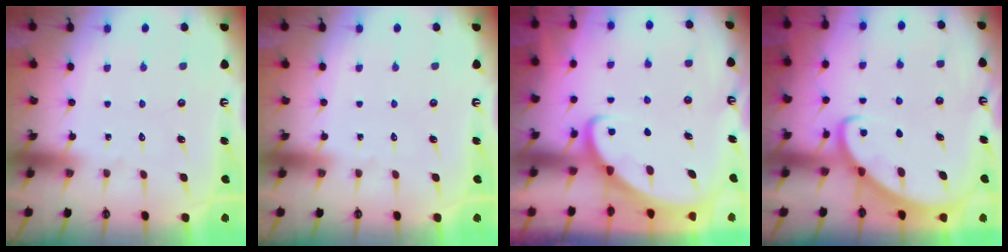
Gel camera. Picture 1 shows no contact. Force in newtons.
{"total": 0.0}
{"total": 3.2, "press": 3.2, "slide": 0.4}
{"total": 3.0, "press": 3.0, "slide": 0.3}